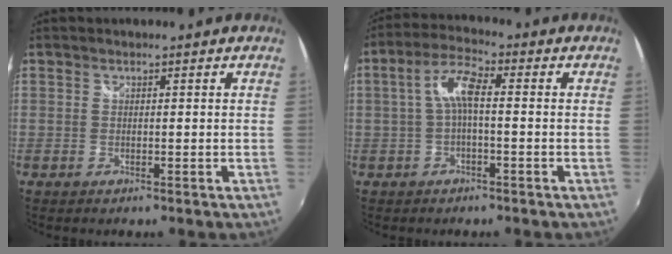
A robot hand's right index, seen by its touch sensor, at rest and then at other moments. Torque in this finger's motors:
{"motor_torque": [0.82, -0.10, 0.45, 0.13]}